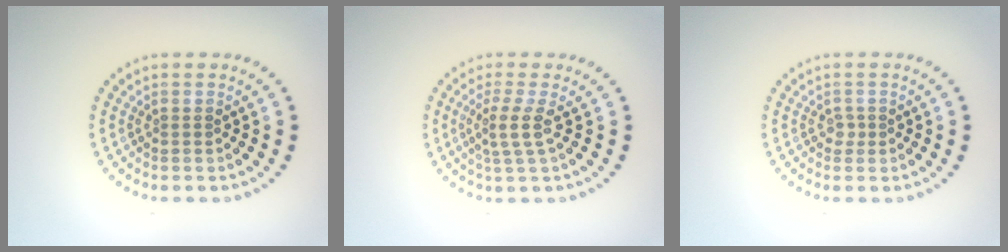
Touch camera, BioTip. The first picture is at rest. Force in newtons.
{"total": 2.3, "press": 1.7, "slide": 1.5}
{"total": 0.8, "press": 0.6, "slide": 0.5}